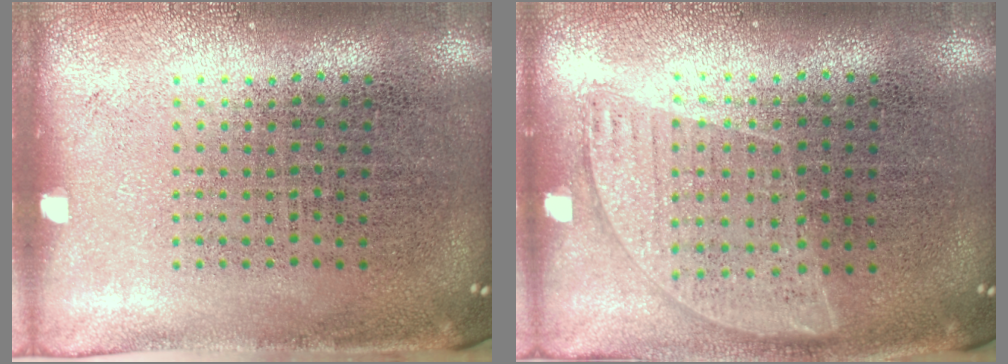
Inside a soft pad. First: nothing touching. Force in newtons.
{"total": 0.9, "press": 0.7, "slide": 0.5}